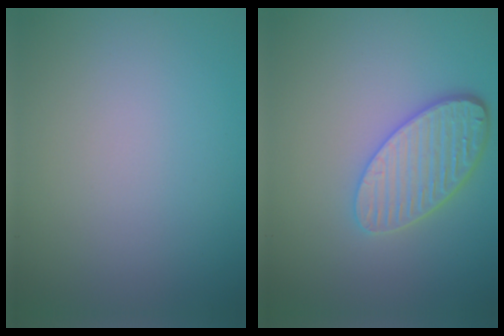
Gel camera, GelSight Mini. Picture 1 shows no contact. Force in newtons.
{"total": 4.7, "press": 3.9, "slide": 2.6}